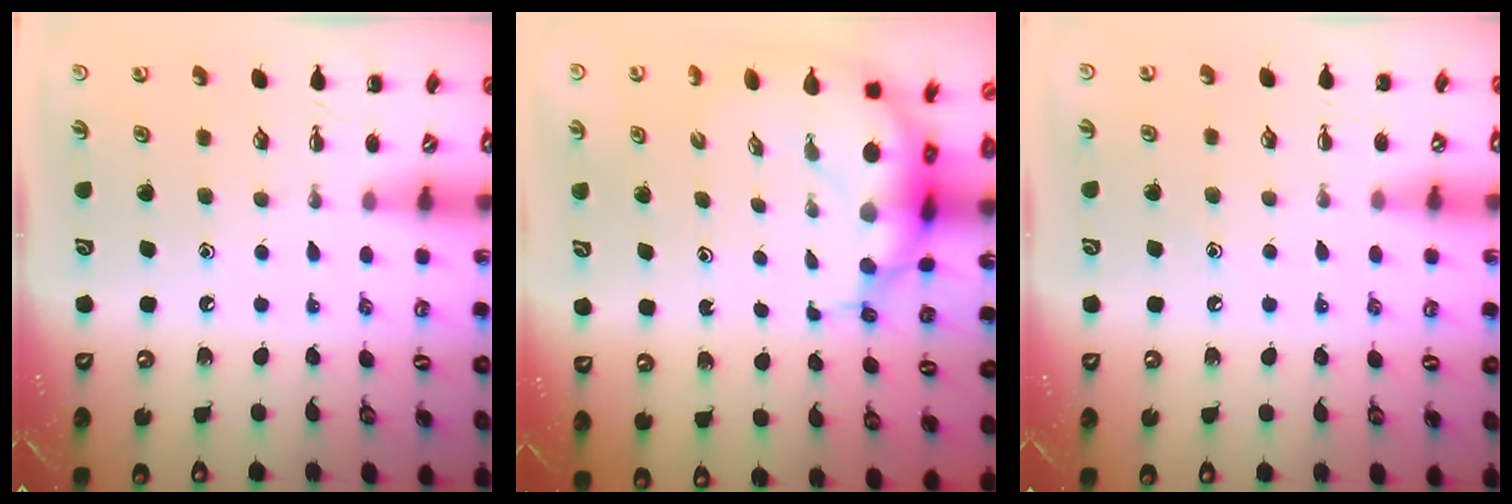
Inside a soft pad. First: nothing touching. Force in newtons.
{"total": 8.3, "press": 8.0, "slide": 2.3}
{"total": 6.7, "press": 6.4, "slide": 2.1}